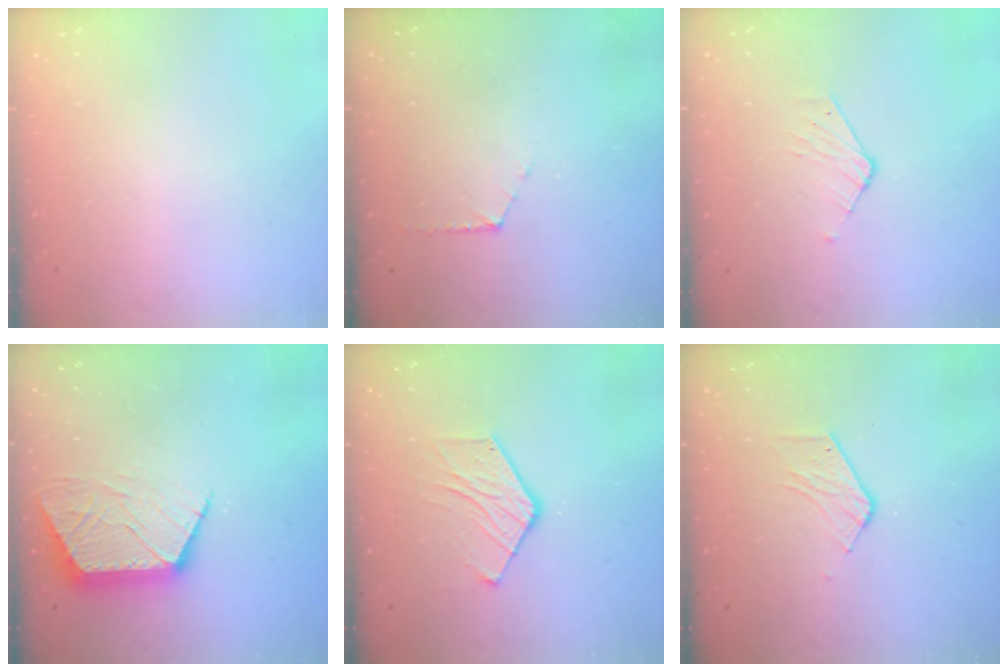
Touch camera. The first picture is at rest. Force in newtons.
{"total": 3.9, "press": 3.9, "slide": 0.4}
{"total": 3.6, "press": 3.6, "slide": 0.4}
{"total": 10.3, "press": 10.3, "slide": 0.7}
{"total": 9.1, "press": 9.1, "slide": 0.8}
{"total": 4.3, "press": 4.3, "slide": 0.3}